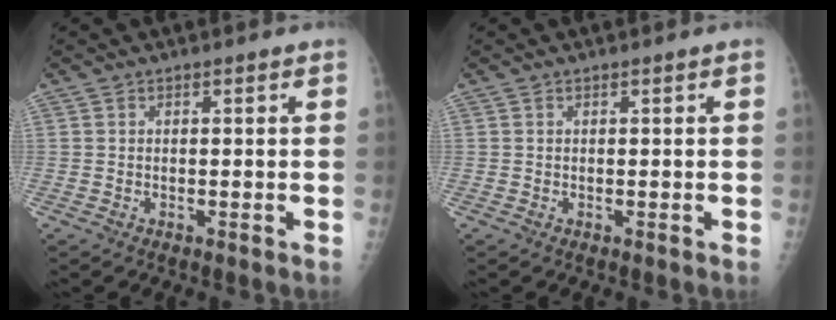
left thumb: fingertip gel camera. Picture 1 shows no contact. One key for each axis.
{"total": 0.0}